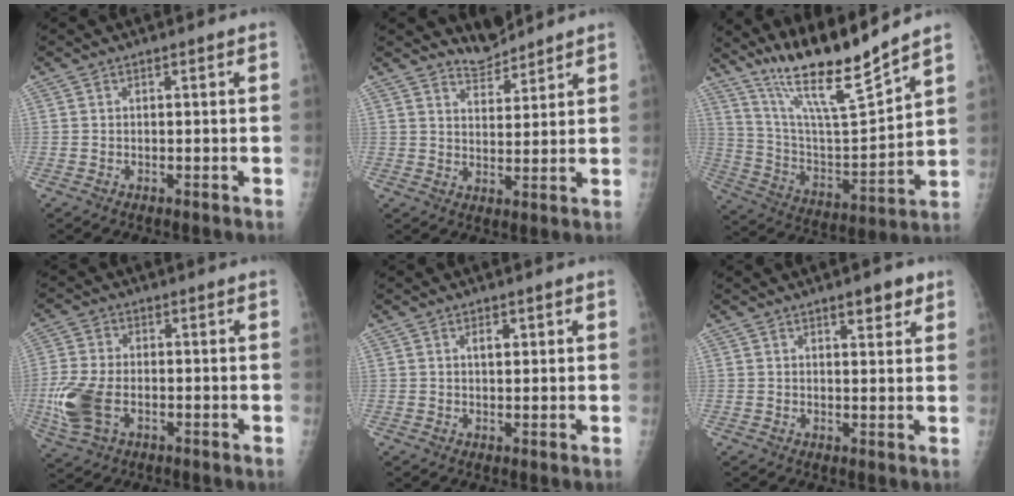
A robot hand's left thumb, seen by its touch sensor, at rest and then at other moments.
{"total": 4.1, "force": [4.0, 0.9, -0.2], "torque": [0.019, -0.033, 0.073]}
{"total": 17.2, "force": [14.4, 0.5, 9.5], "torque": [-0.146, -0.084, 0.269]}
{"total": 9.7, "force": [-2.3, 6.0, 7.4], "torque": [-0.173, 0.001, -0.042]}
{"total": 1.8, "force": [1.0, 0.9, 1.3], "torque": [-0.012, -0.002, 0.015]}
{"total": 4.0, "force": [2.8, 1.3, 2.6], "torque": [-0.018, -0.012, 0.037]}